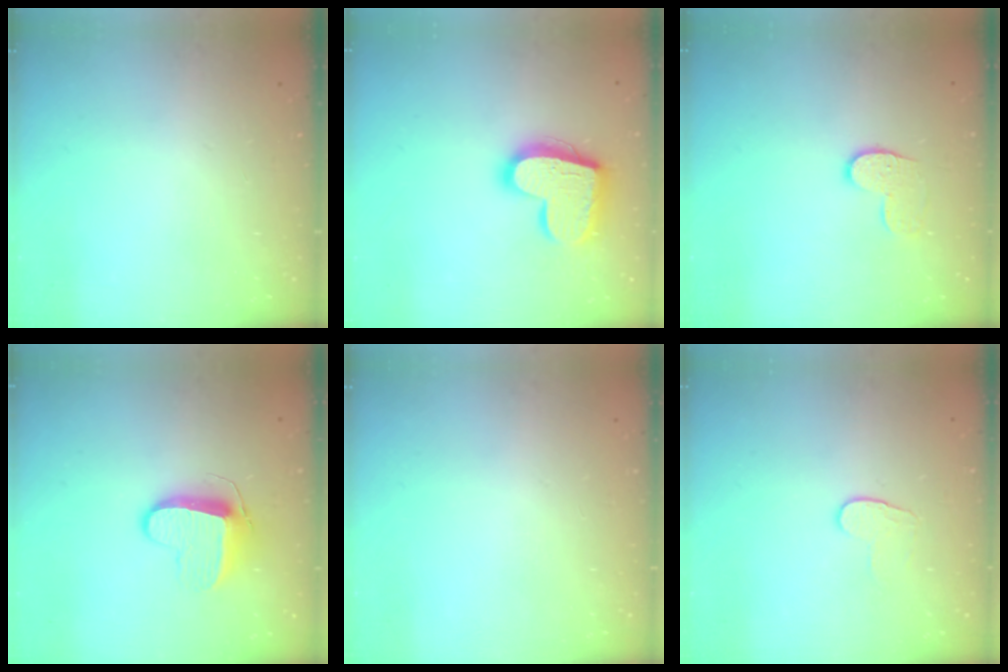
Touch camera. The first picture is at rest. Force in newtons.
{"total": 17.4, "press": 17.3, "slide": 1.4}
{"total": 8.2, "press": 8.2, "slide": 0.3}
{"total": 9.2, "press": 9.2, "slide": 0.3}
{"total": 0.0}
{"total": 6.2, "press": 6.1, "slide": 0.5}